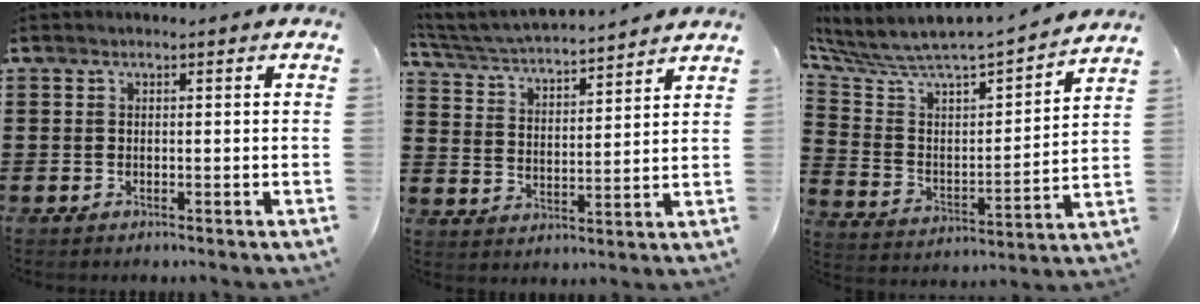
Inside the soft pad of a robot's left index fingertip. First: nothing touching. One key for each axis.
{"total": 4.1, "fx": 4.0, "fy": -0.2, "fz": 1.0, "tx": -0.040, "ty": -0.031, "tz": 0.062}
{"total": 5.2, "fx": 4.9, "fy": 0.7, "fz": 1.5, "tx": -0.061, "ty": -0.059, "tz": 0.075}